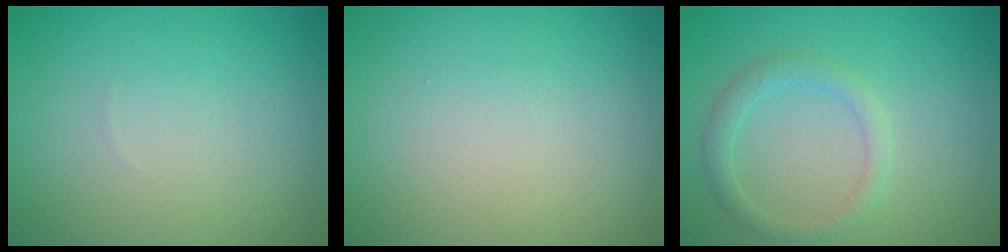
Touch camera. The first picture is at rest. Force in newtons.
{"total": 0.0}
{"total": 1.8, "press": 1.8, "slide": 0.2}